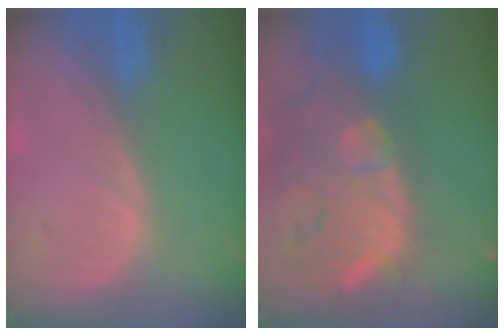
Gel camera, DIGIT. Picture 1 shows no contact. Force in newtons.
{"total": 14.9, "press": 11.9, "slide": 9.0}